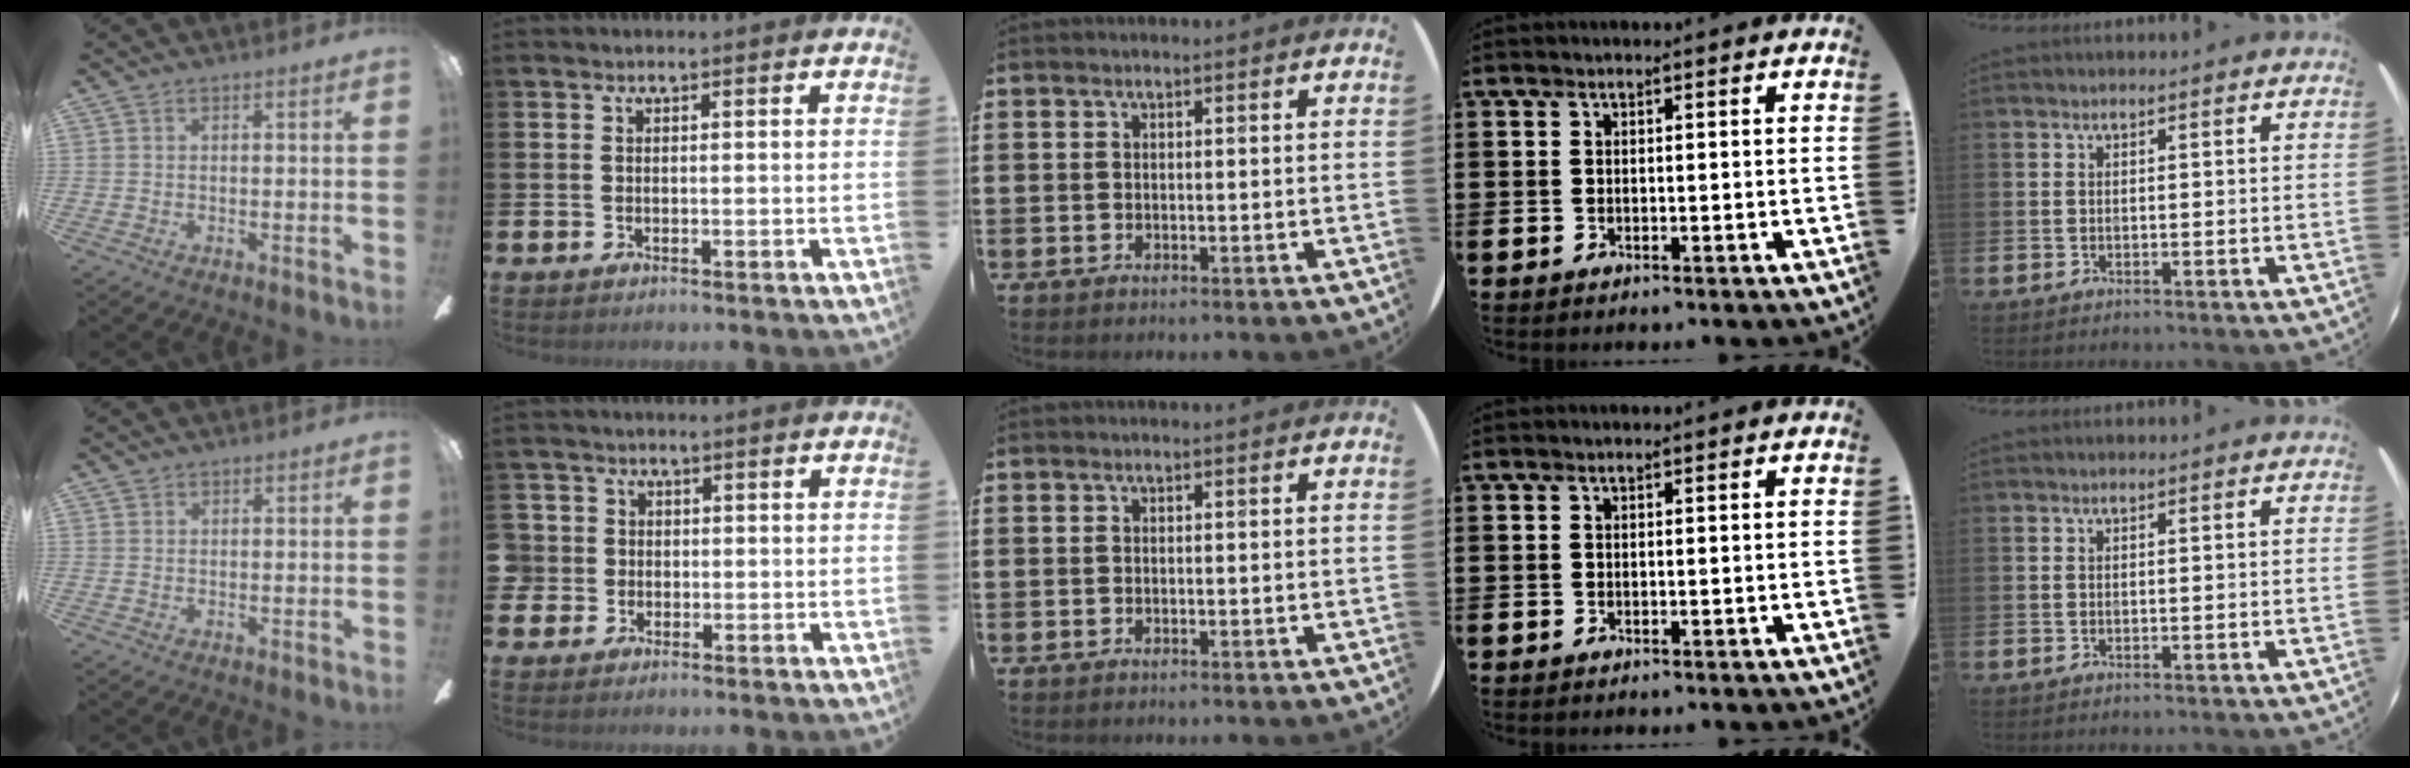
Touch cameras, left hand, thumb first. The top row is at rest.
{"thumb": {"total": 0.6, "force": [0.5, 0.3, -0.1], "torque": [0.004, 0.002, 0.009]}, "index": {"total": 3.0, "force": [0.0, 3.0, 0.1], "torque": [-0.012, 0.010, -0.005]}}